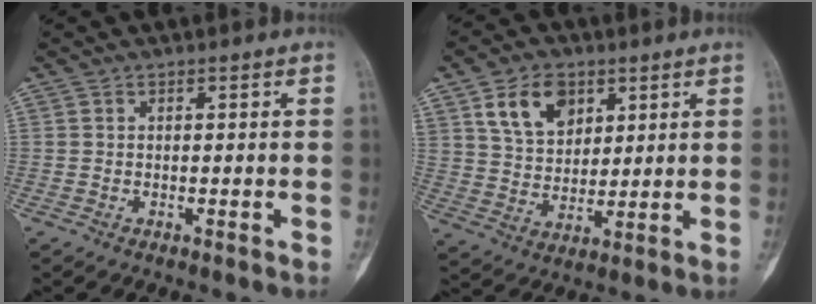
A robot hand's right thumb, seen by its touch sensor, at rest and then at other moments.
{"total": 10.9, "force": [5.2, 7.4, 6.0], "torque": [-0.078, -0.022, 0.100]}